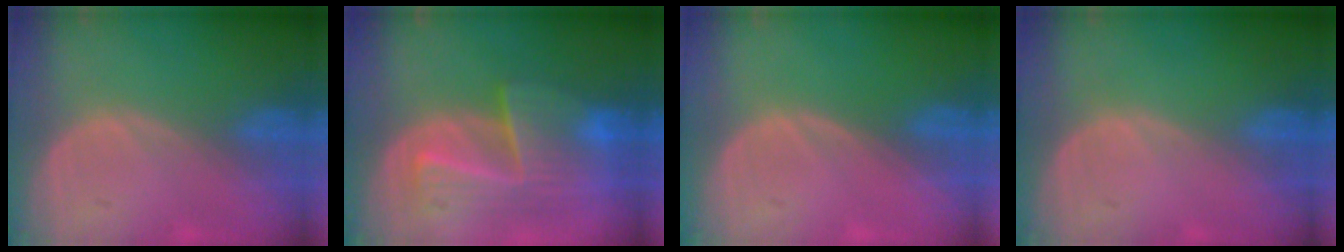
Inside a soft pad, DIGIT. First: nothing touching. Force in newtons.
{"total": 8.8, "press": 8.3, "slide": 2.9}
{"total": 0.0}
{"total": 0.0}